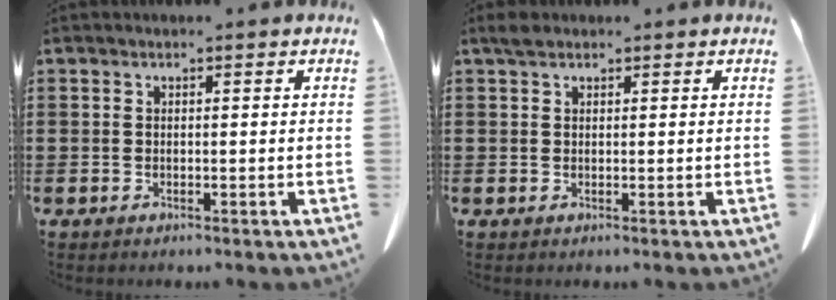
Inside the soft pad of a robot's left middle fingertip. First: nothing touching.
{"total": 1.5, "force": [1.1, 0.8, 0.7], "torque": [-0.017, 0.003, 0.022]}